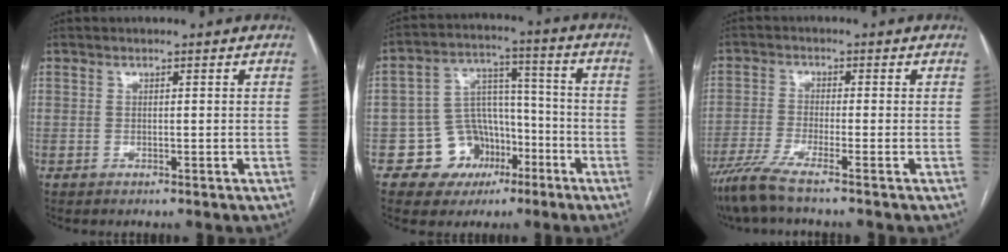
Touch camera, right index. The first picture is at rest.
{"total": 9.8, "force": [-4.5, 8.3, 2.4], "torque": [-0.025, 0.042, -0.063]}
{"total": 6.2, "force": [-4.8, -0.7, 3.7], "torque": [-0.072, -0.016, -0.096]}